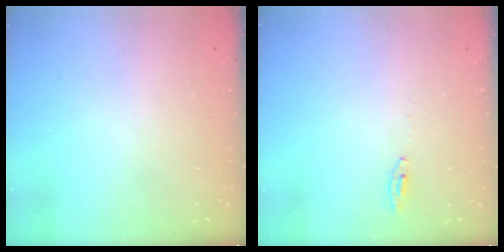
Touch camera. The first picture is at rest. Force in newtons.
{"total": 2.9, "press": 2.8, "slide": 0.2}